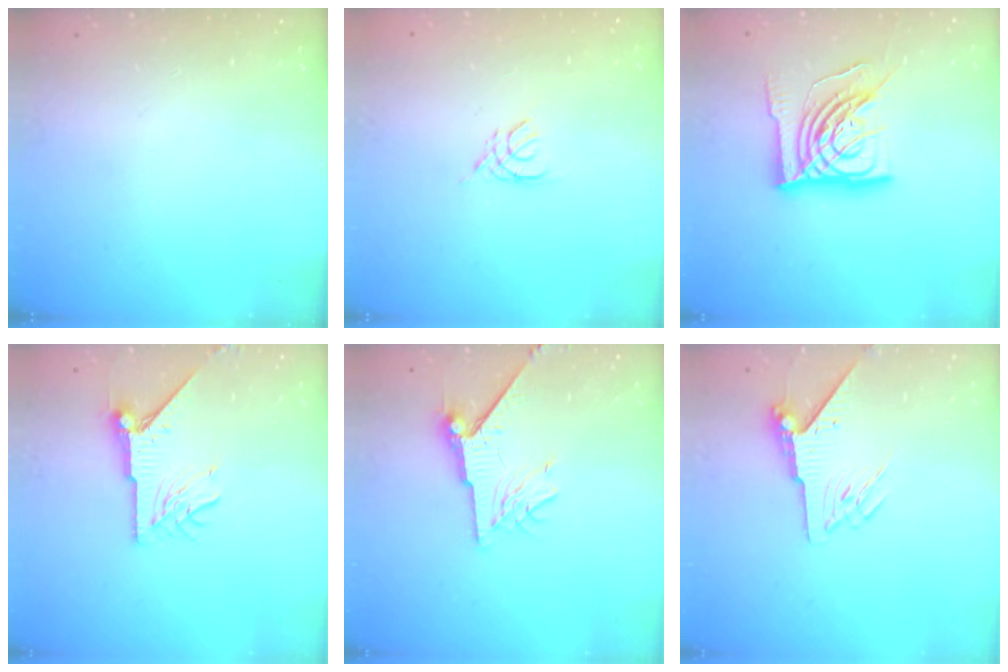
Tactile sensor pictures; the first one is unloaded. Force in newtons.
{"total": 2.7, "press": 2.7, "slide": 0.5}
{"total": 17.6, "press": 17.5, "slide": 1.9}
{"total": 8.4, "press": 8.4, "slide": 0.0}
{"total": 7.6, "press": 7.6, "slide": 1.0}
{"total": 8.1, "press": 8.0, "slide": 1.3}